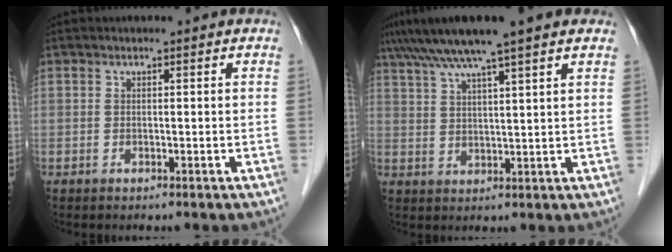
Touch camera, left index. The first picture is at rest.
{"total": 10.4, "force": [7.9, -0.2, 6.8], "torque": [-0.119, 0.030, 0.120]}